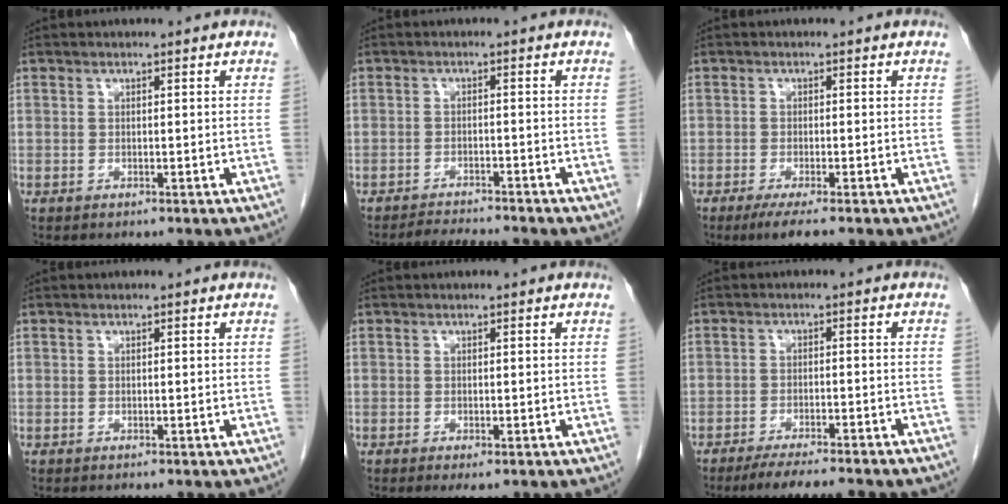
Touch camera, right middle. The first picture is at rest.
{"total": 4.7, "force": [-4.4, -0.2, 1.5], "torque": [-0.023, -0.010, -0.069]}
{"total": 3.7, "force": [-2.6, 0.2, 2.6], "torque": [-0.043, -0.010, -0.043]}
{"total": 0.0}
{"total": 2.0, "force": [-1.2, 0.6, 1.4], "torque": [-0.015, -0.004, -0.013]}
{"total": 11.5, "force": [-10.0, 1.0, 5.6], "torque": [-0.066, -0.013, -0.139]}